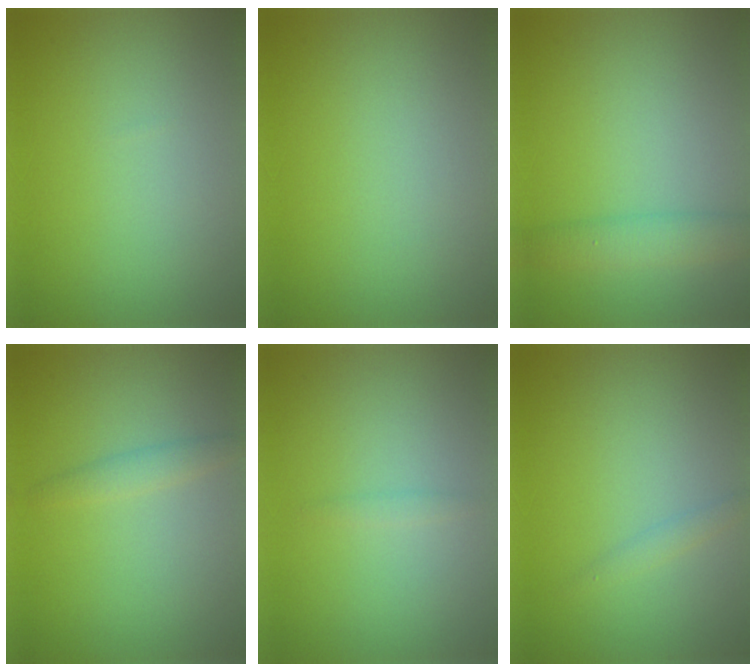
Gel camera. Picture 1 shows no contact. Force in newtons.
{"total": 0.0}
{"total": 3.0, "press": 3.0, "slide": 0.1}
{"total": 1.5, "press": 1.5, "slide": 0.0}
{"total": 0.7, "press": 0.7, "slide": 0.1}
{"total": 1.0, "press": 1.0, "slide": 0.0}